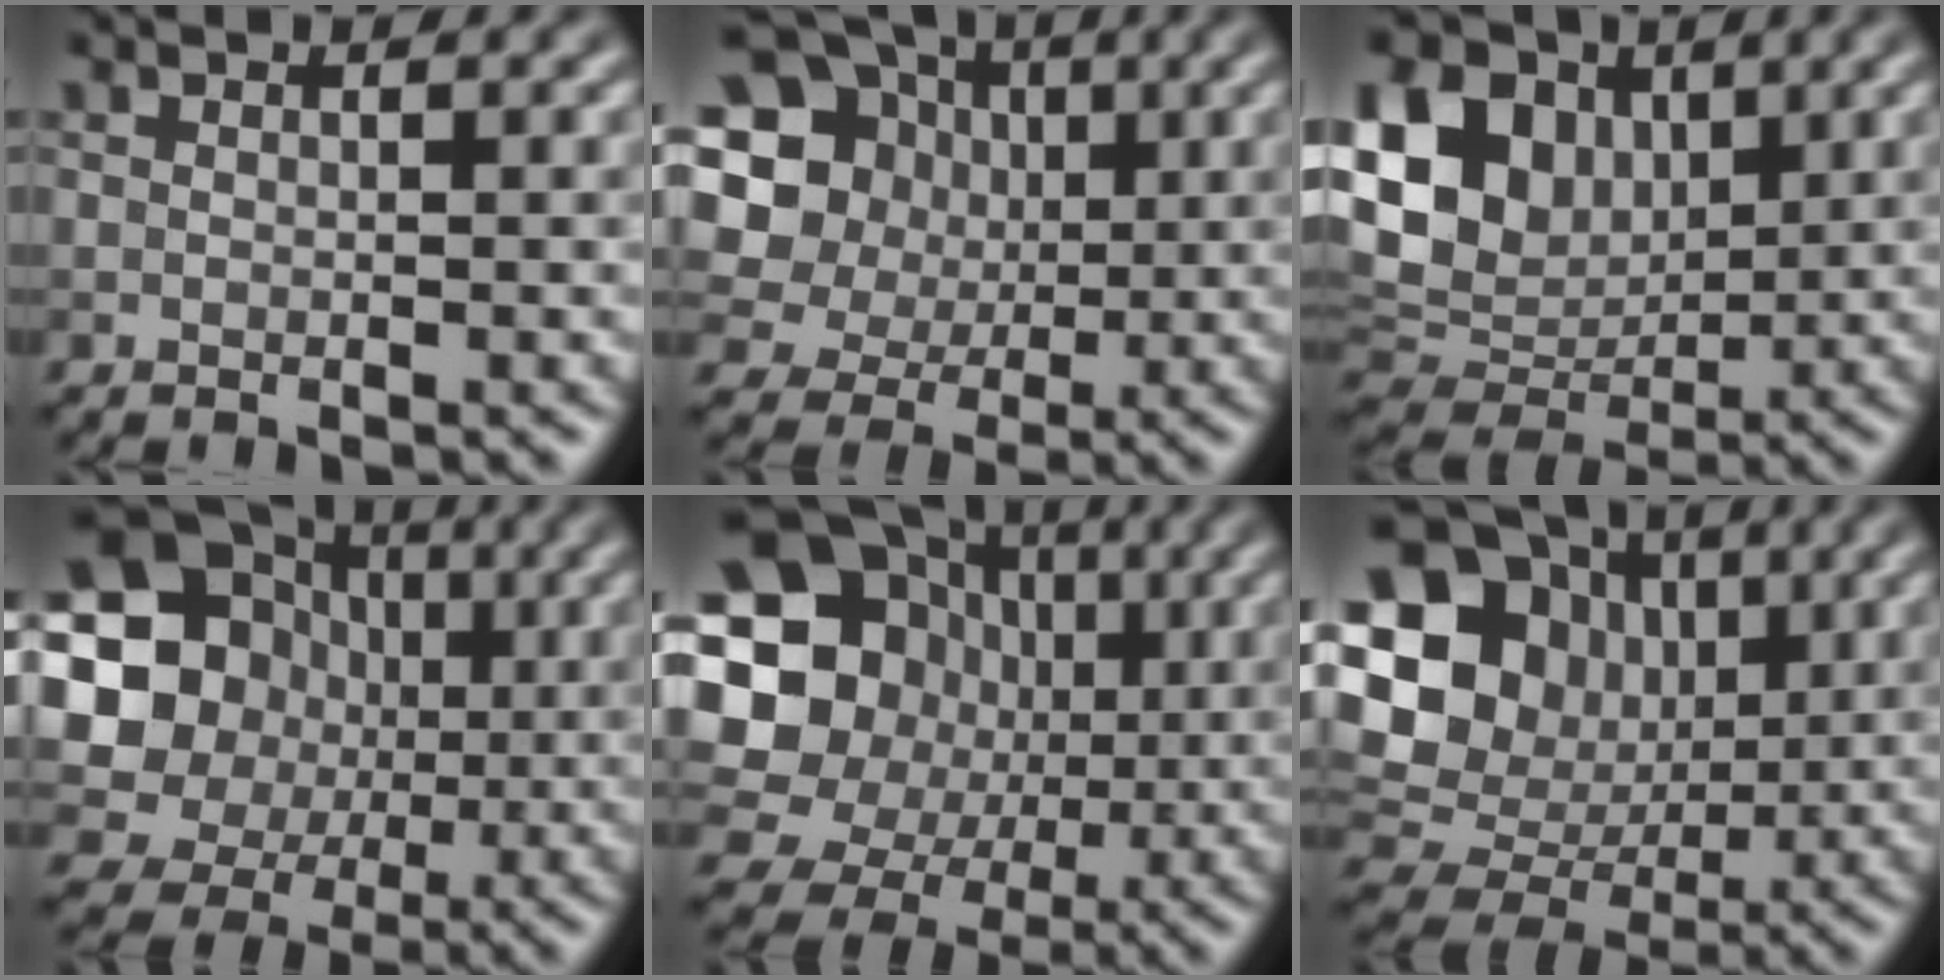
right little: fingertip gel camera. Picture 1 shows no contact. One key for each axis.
{"total": 16.4, "fx": 4.5, "fy": 14.6, "fz": 6.2, "tx": -0.172, "ty": 0.033, "tz": 0.070}
{"total": 12.6, "fx": 3.5, "fy": 9.3, "fz": 7.7, "tx": -0.169, "ty": 0.022, "tz": 0.062}
{"total": 14.3, "fx": 1.9, "fy": 13.0, "fz": 5.7, "tx": -0.148, "ty": 0.025, "tz": 0.015}
{"total": 16.3, "fx": 1.4, "fy": 14.5, "fz": 7.3, "tx": -0.162, "ty": 0.025, "tz": 0.001}
{"total": 18.4, "fx": 3.8, "fy": 16.2, "fz": 8.0, "tx": -0.202, "ty": 0.036, "tz": 0.049}